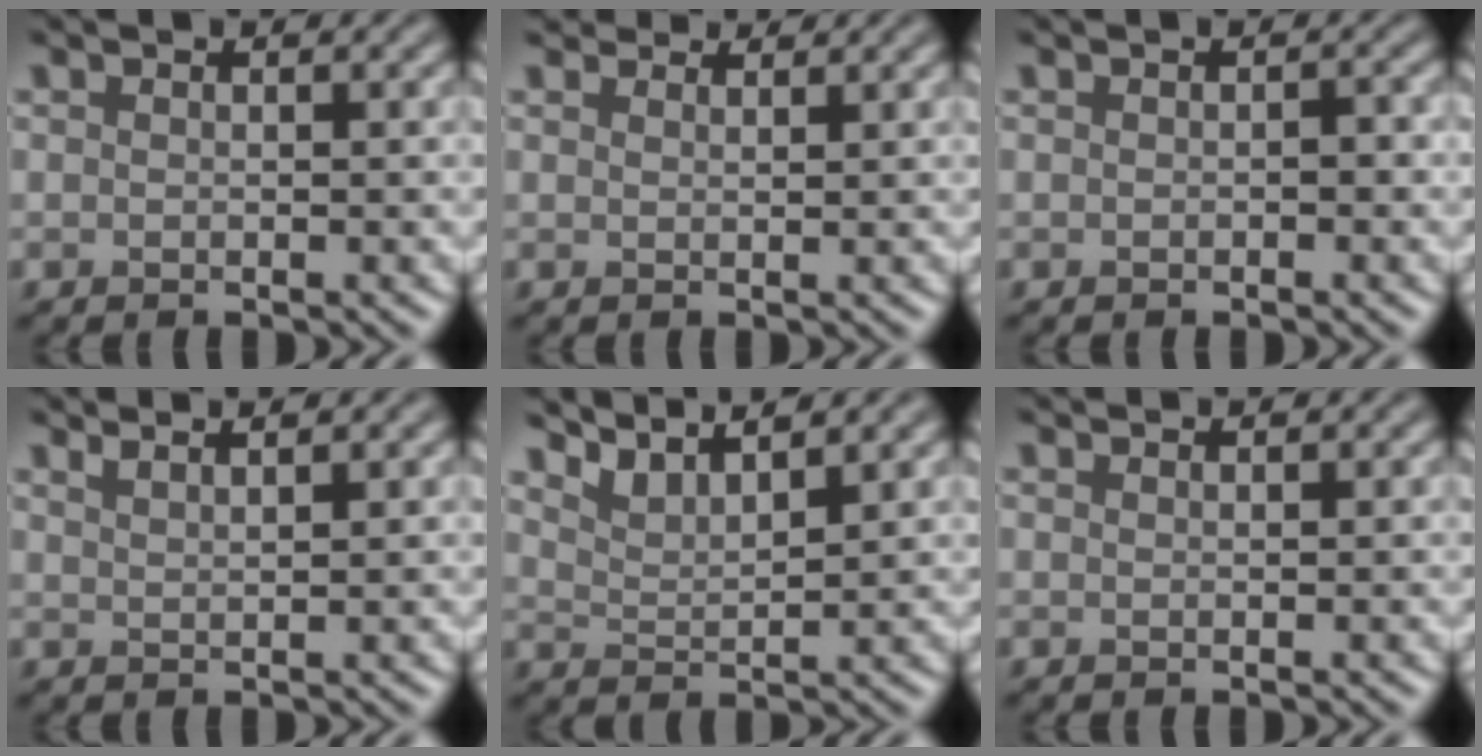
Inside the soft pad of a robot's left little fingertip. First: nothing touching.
{"total": 3.0, "force": [2.7, 0.8, 0.8], "torque": [-0.025, -0.002, 0.048]}
{"total": 0.9, "force": [-0.3, 0.5, 0.7], "torque": [-0.011, 0.001, -0.007]}
{"total": 1.7, "force": [1.5, 0.1, 0.8], "torque": [-0.002, 0.004, 0.015]}
{"total": 3.4, "force": [3.2, 0.3, 1.2], "torque": [-0.032, 0.000, 0.053]}
{"total": 0.7, "force": [0.7, -0.3, 0.0], "torque": [-0.003, 0.002, 0.010]}